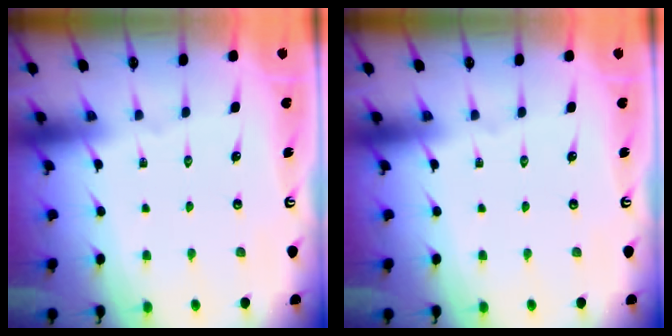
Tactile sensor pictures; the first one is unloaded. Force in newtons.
{"total": 0.0}